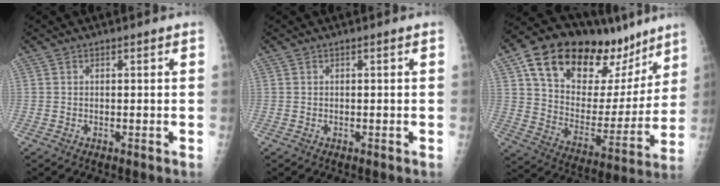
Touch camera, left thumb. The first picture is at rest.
{"total": 0.0}
{"total": 28.5, "force": [17.1, 14.3, 17.8], "torque": [-0.233, -0.027, 0.276]}